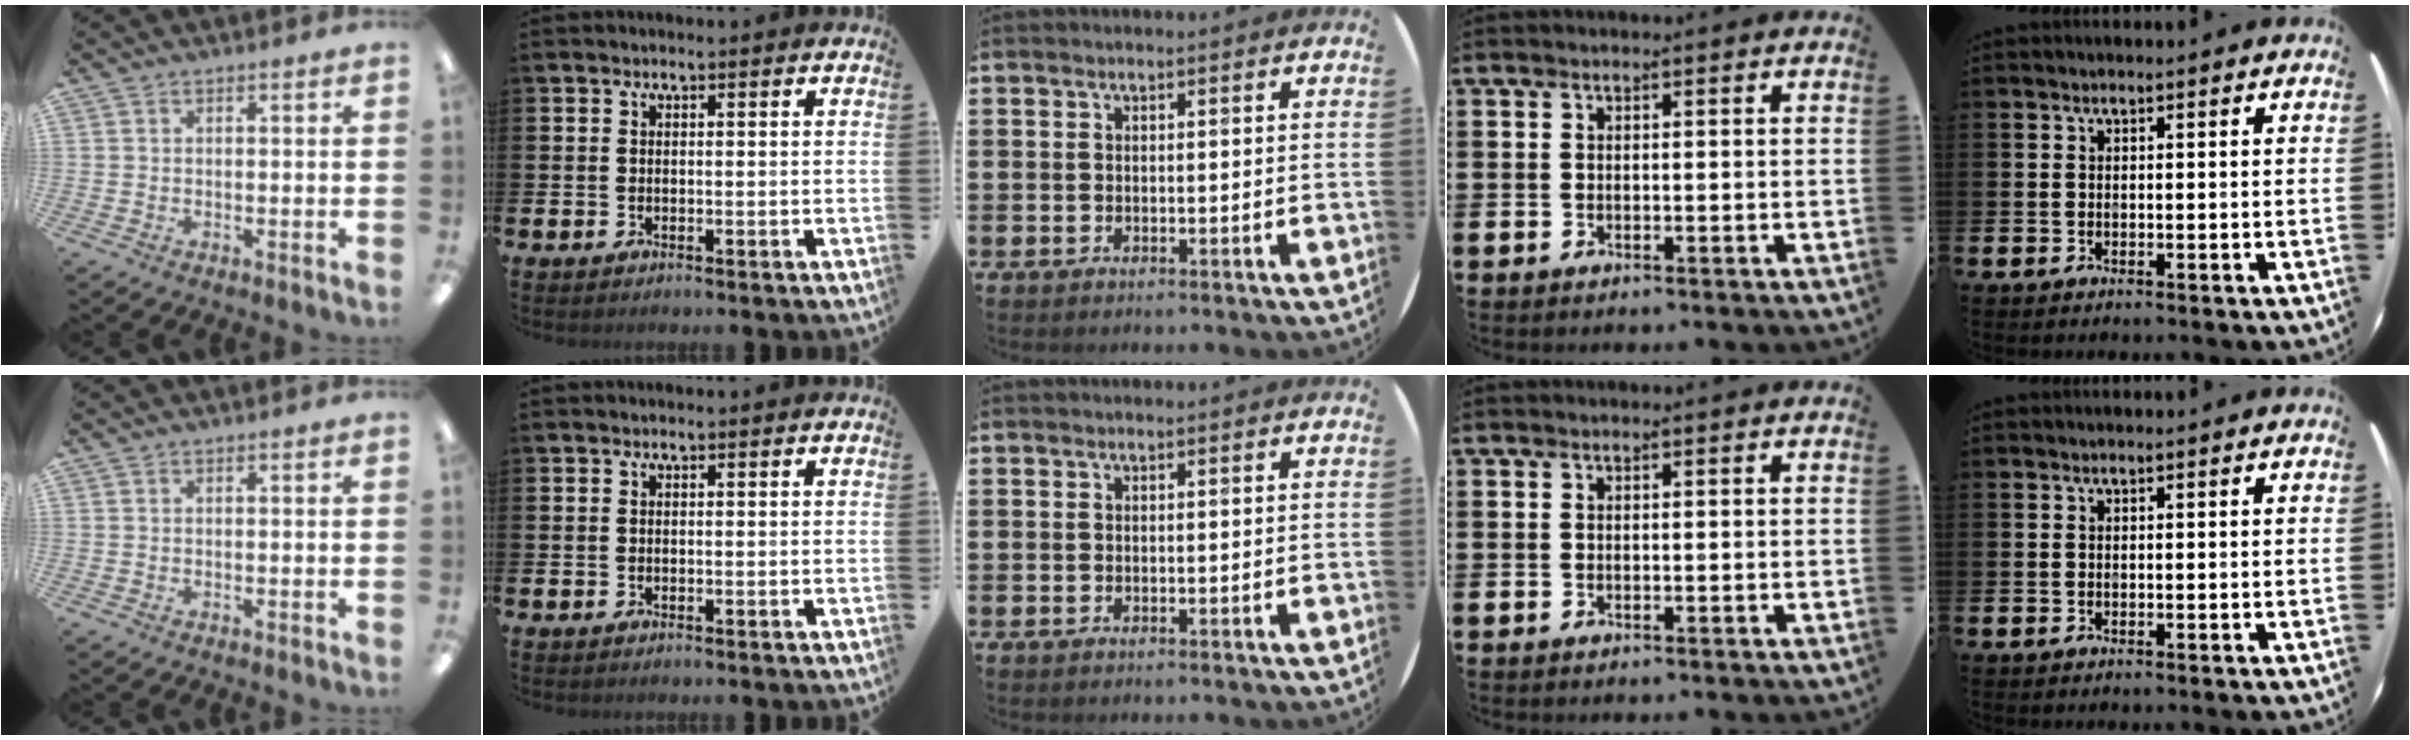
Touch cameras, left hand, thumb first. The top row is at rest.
{}